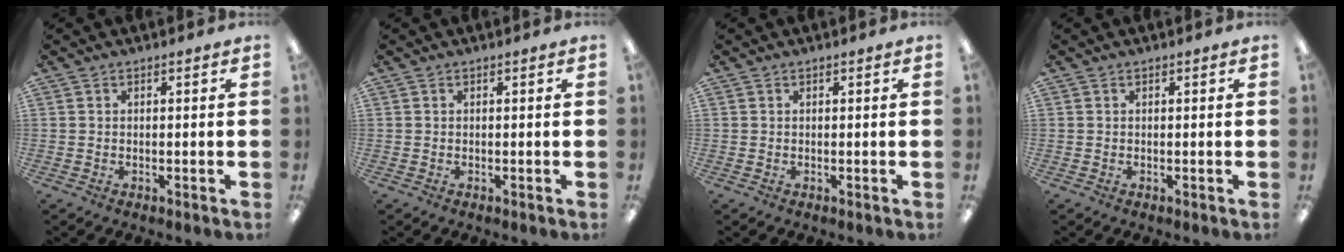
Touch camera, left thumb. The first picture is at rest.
{"total": 0.0}
{"total": 0.0}
{"total": 0.0}